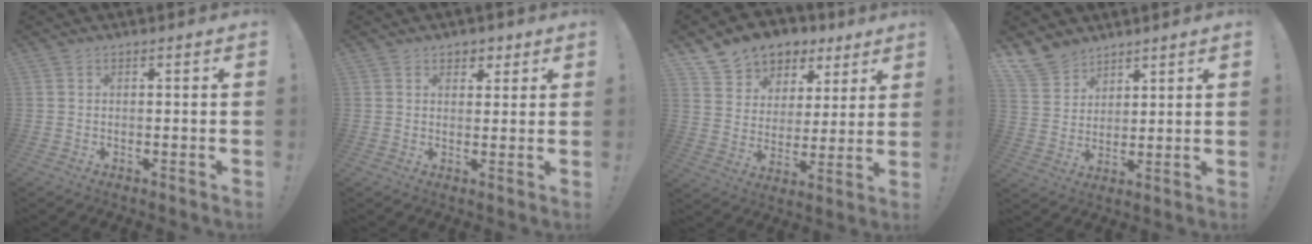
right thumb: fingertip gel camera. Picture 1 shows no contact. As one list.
[{"total": 3.7, "force": [2.1, 2.9, 0.7], "torque": [0.004, -0.011, 0.035]}, {"total": 9.3, "force": [6.1, 6.8, 1.4], "torque": [-0.020, -0.053, 0.118]}, {"total": 9.2, "force": [7.4, 5.3, 1.4], "torque": [-0.036, -0.052, 0.148]}]